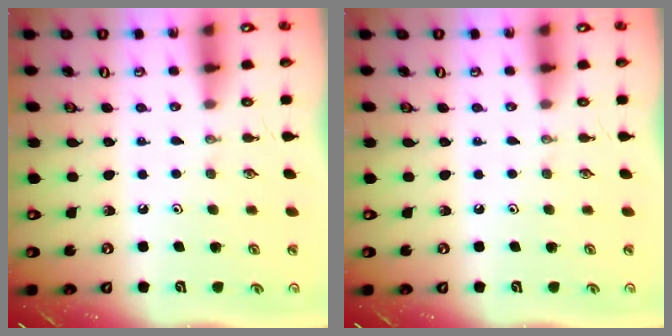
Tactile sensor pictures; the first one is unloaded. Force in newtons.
{"total": 0.0}